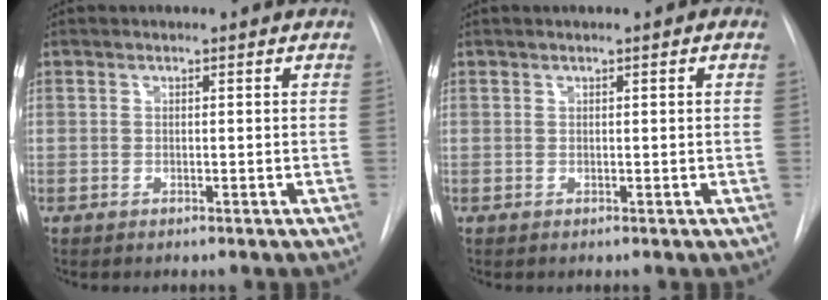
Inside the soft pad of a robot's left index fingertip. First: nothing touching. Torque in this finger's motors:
{"motor_torque": [0.14, -0.08, -0.11, 0.00]}